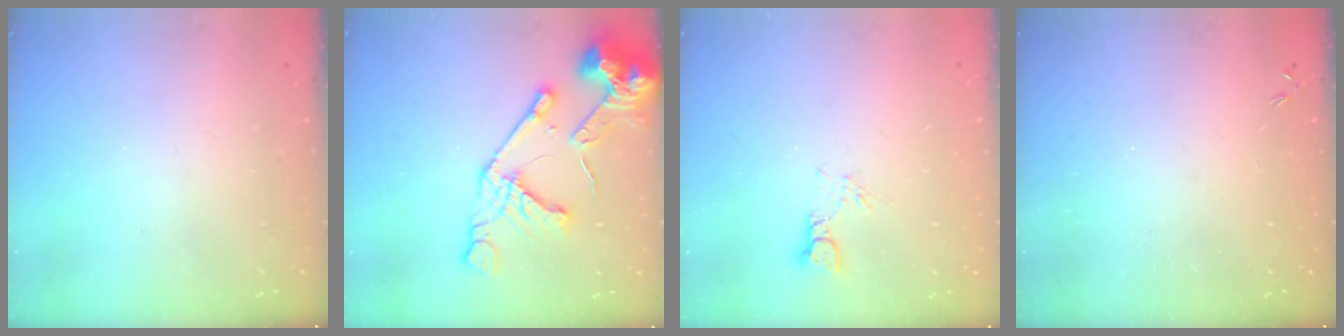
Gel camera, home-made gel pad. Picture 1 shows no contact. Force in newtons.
{"total": 18.5, "press": 18.4, "slide": 2.3}
{"total": 3.4, "press": 3.4, "slide": 0.4}
{"total": 0.0}